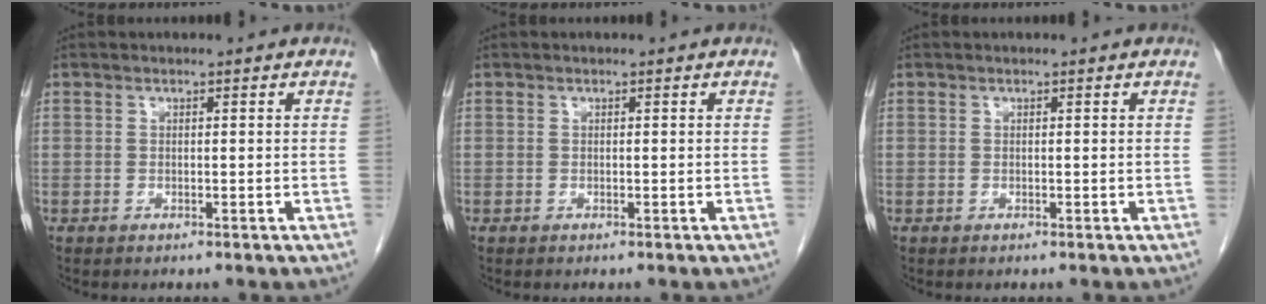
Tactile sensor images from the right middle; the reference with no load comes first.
{"total": 0.0}
{"total": 0.0}